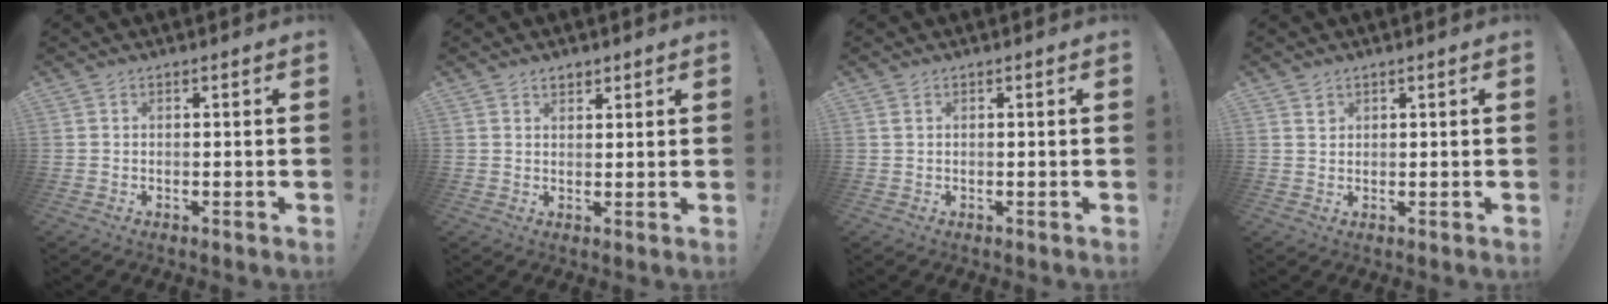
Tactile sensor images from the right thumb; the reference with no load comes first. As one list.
[{"total": 2.0, "force": [1.5, 1.2, 0.6], "torque": [-0.007, -0.006, 0.028]}, {"total": 0.6, "force": [0.3, 0.1, 0.6], "torque": [-0.012, 0.001, 0.004]}, {"total": 1.3, "force": [0.9, 0.9, 0.3], "torque": [0.011, -0.007, 0.015]}]